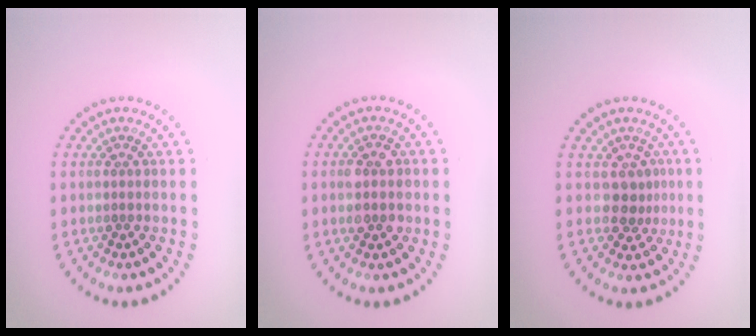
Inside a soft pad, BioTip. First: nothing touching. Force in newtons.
{"total": 2.8, "press": 2.8, "slide": 0.3}
{"total": 2.2, "press": 1.6, "slide": 1.5}